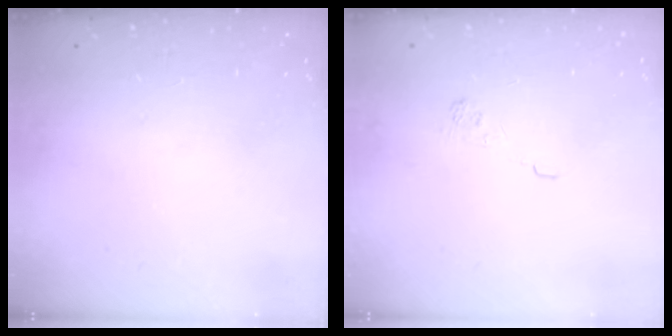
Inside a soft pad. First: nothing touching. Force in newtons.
{"total": 2.3, "press": 1.8, "slide": 1.3}